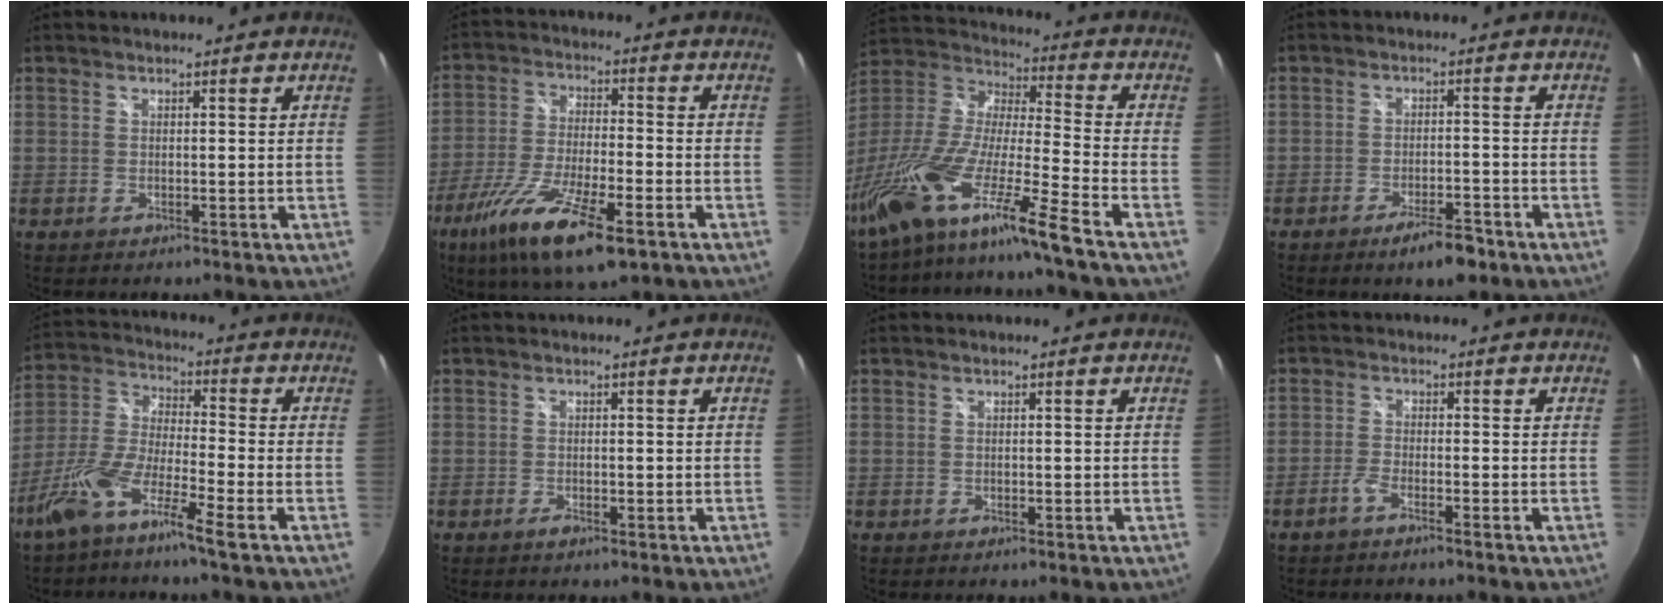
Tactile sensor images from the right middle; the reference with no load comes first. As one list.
[{"total": 16.0, "force": [-9.0, 3.7, 12.7], "torque": [-0.254, -0.043, -0.163]}, {"total": 19.9, "force": [-14.6, -1.2, 13.5], "torque": [-0.235, -0.054, -0.268]}, {"total": 5.7, "force": [-4.0, 1.6, 3.7], "torque": [-0.068, 0.004, -0.056]}, {"total": 9.7, "force": [-6.3, 0.7, 7.3], "torque": [-0.161, -0.002, -0.126]}, {"total": 1.0, "force": [-0.6, 0.4, 0.8], "torque": [-0.011, 0.000, -0.009]}, {"total": 0.0}, {"total": 2.1, "force": [-1.7, 0.1, 1.3], "torque": [-0.042, 0.003, -0.038]}]